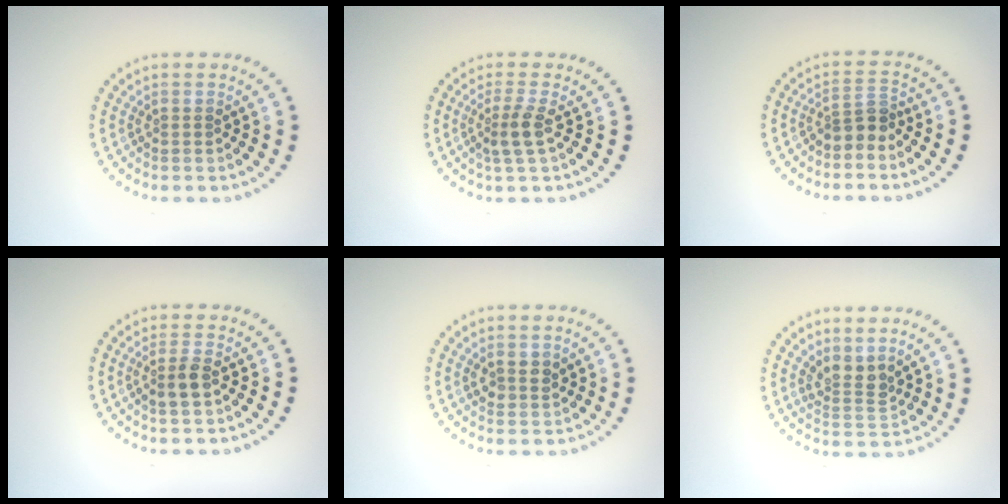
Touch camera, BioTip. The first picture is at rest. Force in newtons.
{"total": 2.3, "press": 1.8, "slide": 1.3}
{"total": 2.4, "press": 1.9, "slide": 1.4}
{"total": 2.0, "press": 1.9, "slide": 0.7}
{"total": 1.8, "press": 1.7, "slide": 0.6}
{"total": 2.5, "press": 1.9, "slide": 1.7}